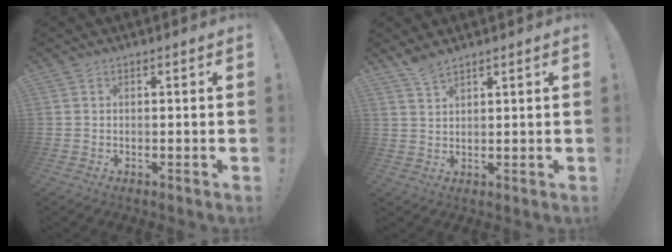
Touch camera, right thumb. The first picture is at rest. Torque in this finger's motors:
{"motor_torque": [0.20, 0.45, 0.42, 0.28, 0.11]}